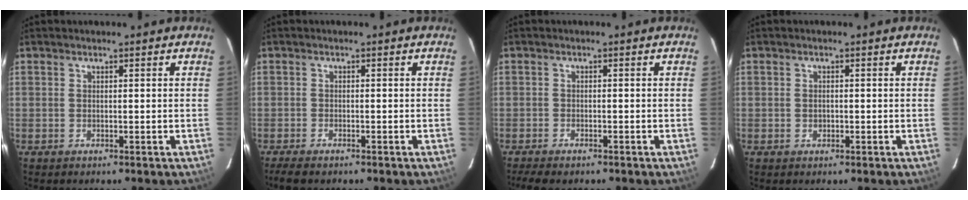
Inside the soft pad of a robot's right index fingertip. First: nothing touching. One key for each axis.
{"total": 3.9, "fx": -3.1, "fy": 0.9, "fz": 2.1, "tx": -0.055, "ty": -0.015, "tz": -0.057}
{"total": 4.8, "fx": -3.9, "fy": 1.4, "fz": 2.5, "tx": -0.065, "ty": -0.016, "tz": -0.068}
{"total": 1.0, "fx": -0.2, "fy": 0.8, "fz": 0.5, "tx": -0.008, "ty": 0.002, "tz": -0.003}